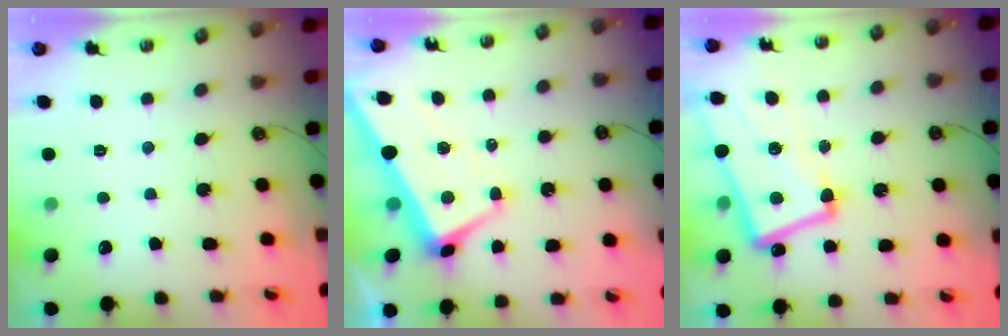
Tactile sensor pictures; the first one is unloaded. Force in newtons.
{"total": 1.0, "press": 0.2, "slide": 1.0}
{"total": 8.9, "press": 8.7, "slide": 2.2}